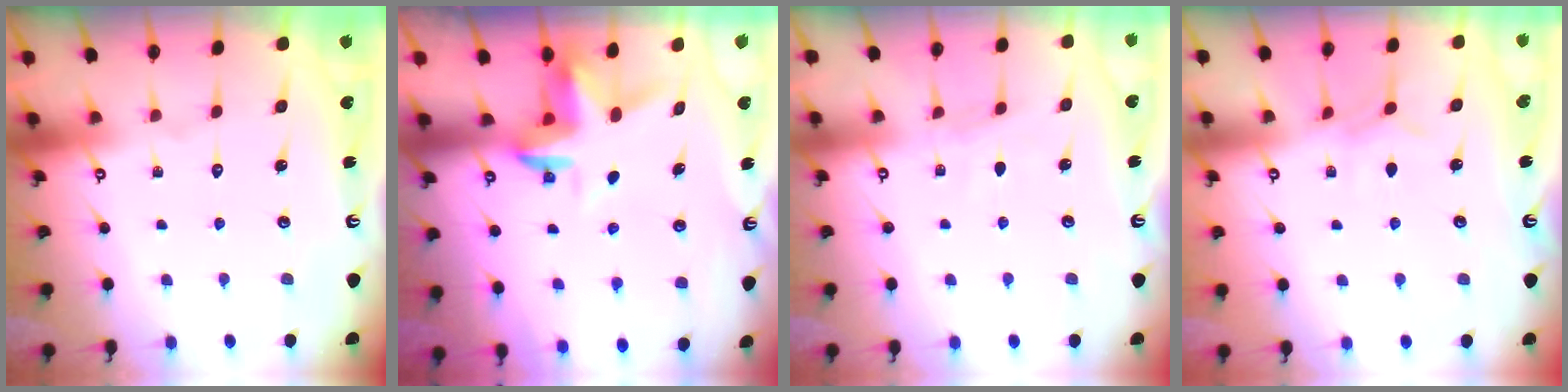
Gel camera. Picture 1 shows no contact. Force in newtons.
{"total": 3.2, "press": 3.2, "slide": 0.5}
{"total": 2.4, "press": 2.4, "slide": 0.3}
{"total": 3.6, "press": 3.5, "slide": 0.4}